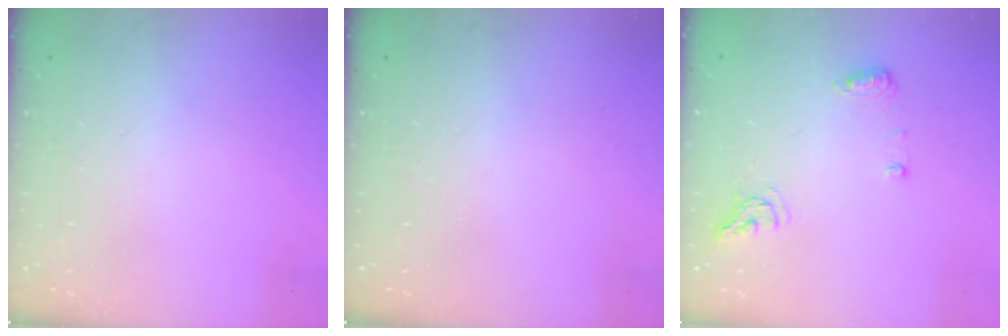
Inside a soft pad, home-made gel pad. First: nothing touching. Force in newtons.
{"total": 0.0}
{"total": 7.4, "press": 7.4, "slide": 1.0}